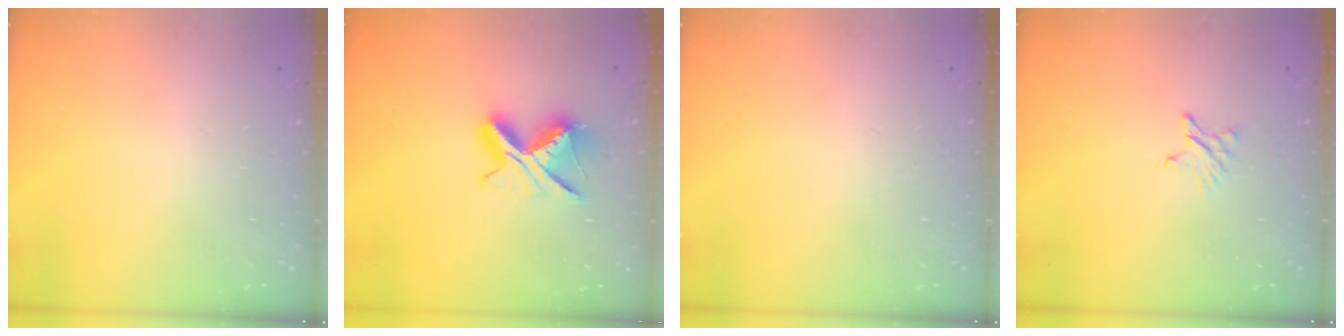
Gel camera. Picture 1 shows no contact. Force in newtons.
{"total": 9.1, "press": 9.0, "slide": 1.0}
{"total": 0.0}
{"total": 2.4, "press": 2.4, "slide": 0.2}